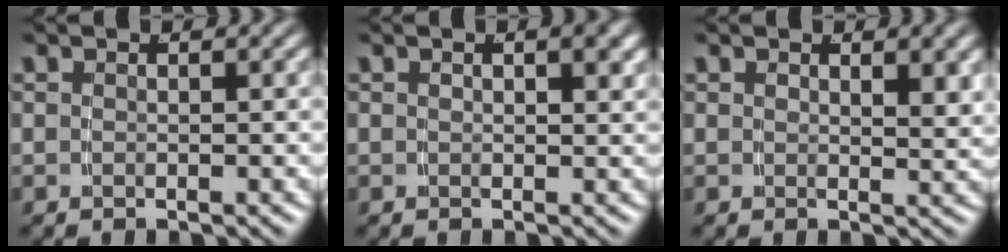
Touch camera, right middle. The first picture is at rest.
{"total": 1.1, "force": [0.4, 0.1, 1.0], "torque": [-0.016, -0.001, 0.011]}
{"total": 1.1, "force": [0.8, -0.2, 0.7], "torque": [-0.009, -0.008, 0.019]}